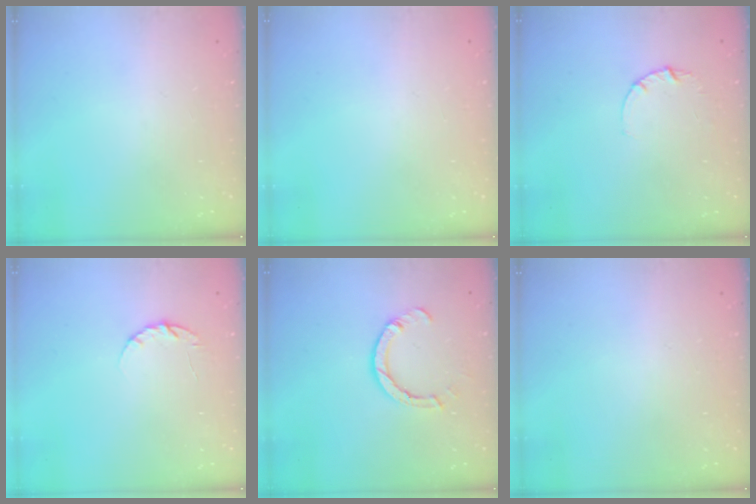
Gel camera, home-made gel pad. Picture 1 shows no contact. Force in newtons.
{"total": 2.4, "press": 2.4, "slide": 0.2}
{"total": 2.8, "press": 2.8, "slide": 0.3}
{"total": 4.8, "press": 4.7, "slide": 0.6}
{"total": 4.2, "press": 4.2, "slide": 0.1}
{"total": 2.6, "press": 2.6, "slide": 0.2}